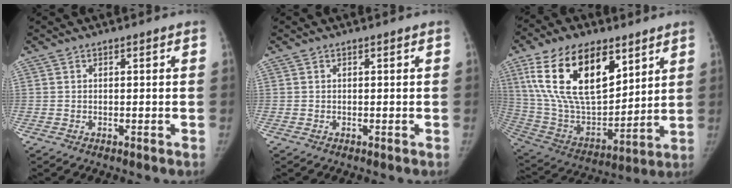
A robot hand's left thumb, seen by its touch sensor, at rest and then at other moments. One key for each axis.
{"total": 0.0}
{"total": 25.2, "fx": 11.9, "fy": 13.1, "fz": 17.9, "tx": -0.305, "ty": -0.042, "tz": 0.225}